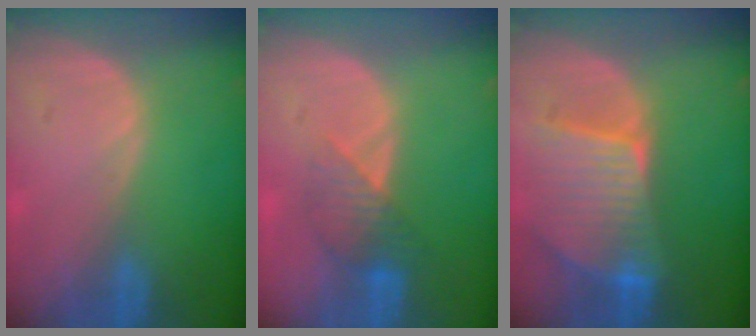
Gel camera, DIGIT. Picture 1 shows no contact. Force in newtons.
{"total": 3.9, "press": 3.8, "slide": 0.8}
{"total": 9.5, "press": 8.4, "slide": 4.5}